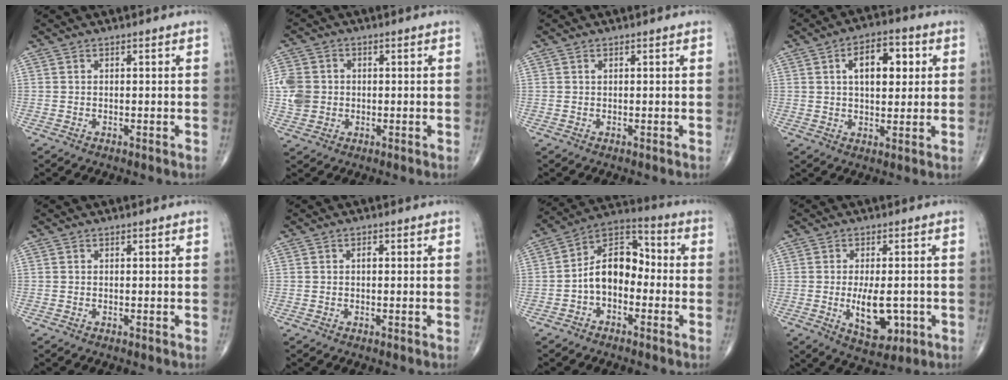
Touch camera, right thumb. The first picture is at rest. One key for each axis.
{"total": 6.9, "fx": 0.0, "fy": 6.0, "fz": 3.4, "tx": -0.065, "ty": 0.007, "tz": 0.000}
{"total": 0.0}
{"total": 9.9, "fx": 2.6, "fy": 5.3, "fz": 8.0, "tx": -0.092, "ty": 0.004, "tz": 0.037}
{"total": 0.0}
{"total": 0.8, "fx": 0.0, "fy": 0.5, "fz": 0.6, "tx": -0.008, "ty": 0.001, "tz": -0.002}
{"total": 11.0, "fx": -2.1, "fy": 7.3, "fz": 8.0, "tx": -0.109, "ty": 0.045, "tz": -0.054}
{"total": 9.0, "fx": -1.9, "fy": 4.4, "fz": 7.6, "tx": -0.108, "ty": -0.008, "tz": -0.018}